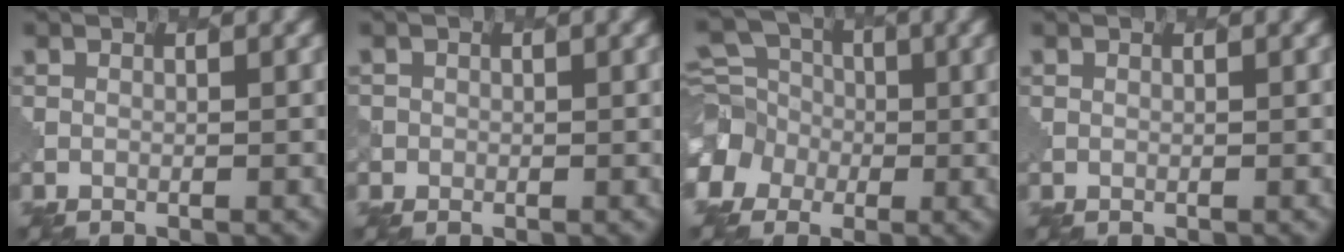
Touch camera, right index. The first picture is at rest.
{"total": 1.0, "force": [-0.2, 0.9, -0.2], "torque": [0.008, -0.007, -0.004]}
{"total": 8.5, "force": [-2.3, 7.4, 3.4], "torque": [-0.074, -0.004, -0.061]}
{"total": 0.0}